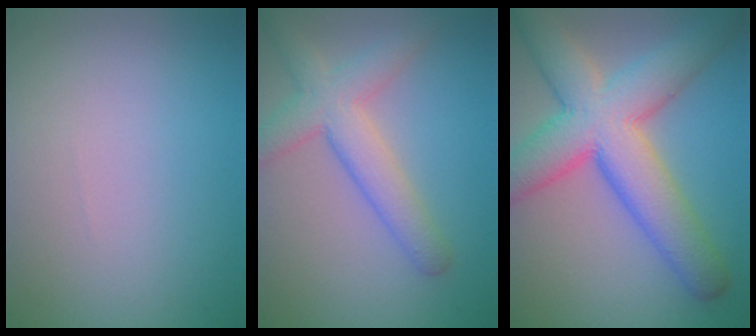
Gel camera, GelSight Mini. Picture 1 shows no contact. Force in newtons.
{"total": 4.7, "press": 4.7, "slide": 0.2}
{"total": 9.9, "press": 9.9, "slide": 0.4}